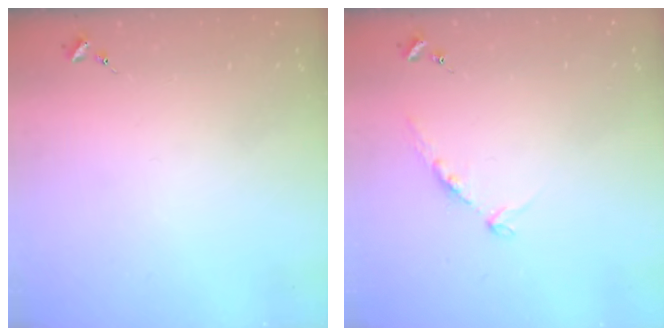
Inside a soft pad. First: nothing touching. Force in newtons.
{"total": 8.3, "press": 8.2, "slide": 0.9}